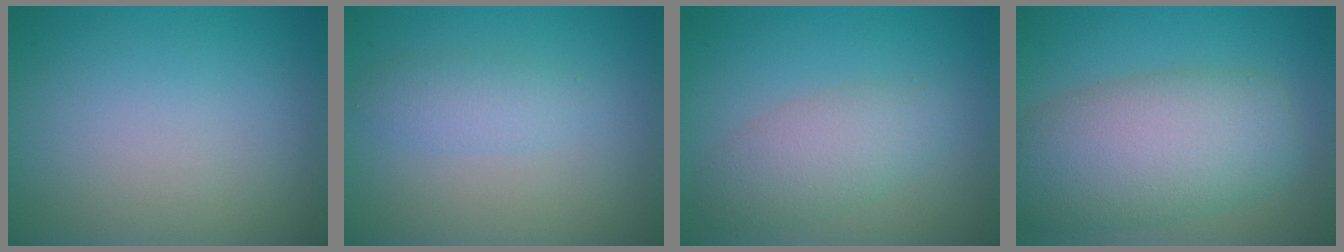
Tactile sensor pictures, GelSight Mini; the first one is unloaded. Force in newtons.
{"total": 2.0, "press": 2.0, "slide": 0.0}
{"total": 3.6, "press": 3.6, "slide": 0.0}
{"total": 8.5, "press": 8.5, "slide": 0.2}